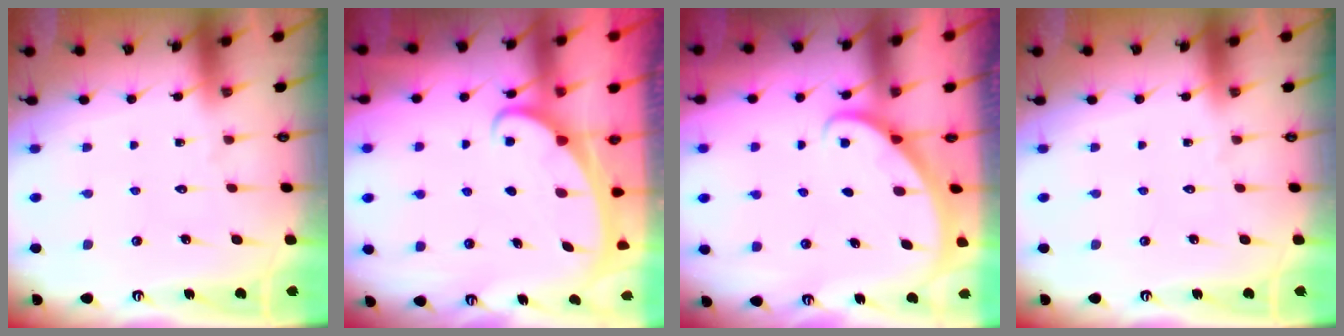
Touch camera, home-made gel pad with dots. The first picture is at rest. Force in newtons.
{"total": 2.3, "press": 2.3, "slide": 0.3}
{"total": 2.0, "press": 2.0, "slide": 0.1}
{"total": 0.0}